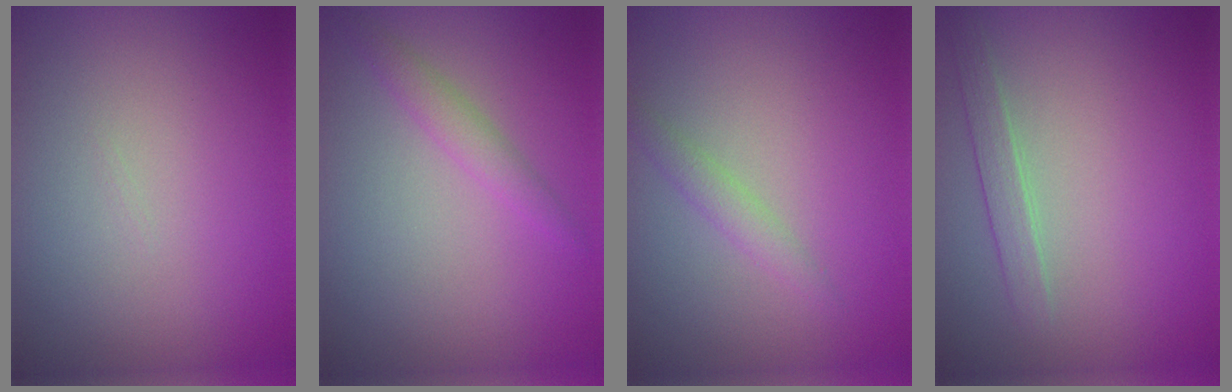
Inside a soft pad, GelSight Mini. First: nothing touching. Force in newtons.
{"total": 1.7, "press": 1.7, "slide": 0.1}
{"total": 1.5, "press": 1.5, "slide": 0.1}
{"total": 1.6, "press": 1.6, "slide": 0.2}